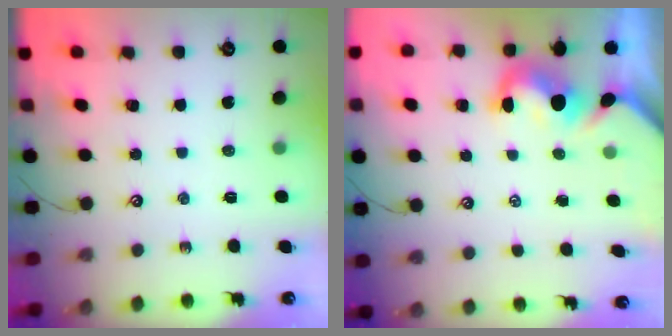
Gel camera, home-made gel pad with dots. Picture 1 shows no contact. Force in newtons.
{"total": 1.7, "press": 1.4, "slide": 1.0}